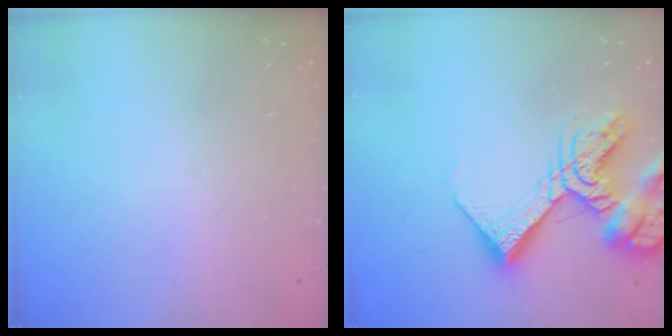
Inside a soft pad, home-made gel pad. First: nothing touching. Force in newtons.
{"total": 16.2, "press": 16.1, "slide": 2.4}